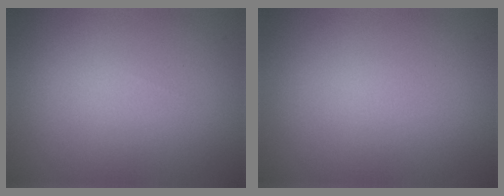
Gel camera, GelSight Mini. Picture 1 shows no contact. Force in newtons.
{"total": 0.0}